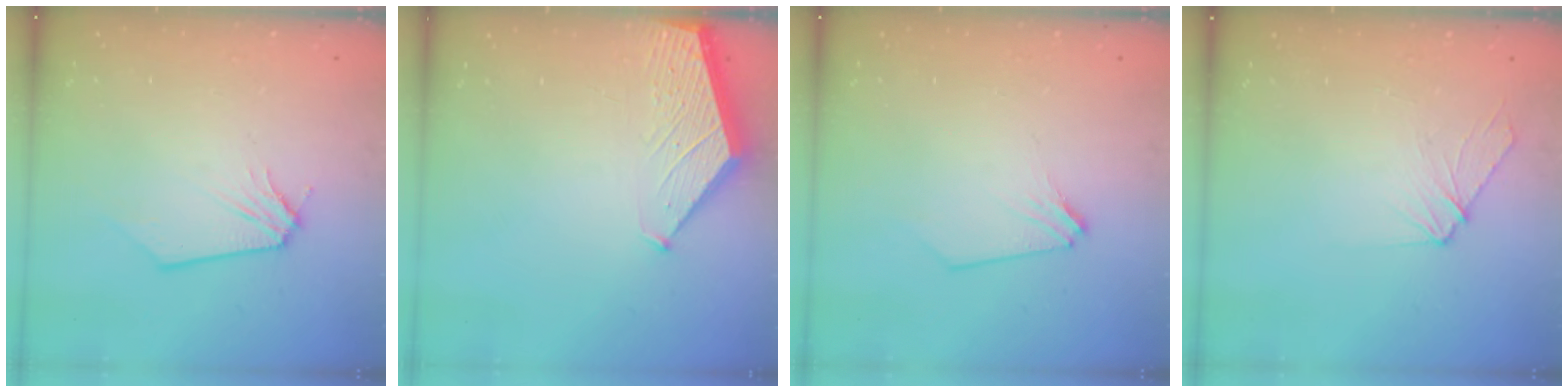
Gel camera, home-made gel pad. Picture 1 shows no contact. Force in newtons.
{"total": 2.4, "press": 2.4, "slide": 0.3}
{"total": 2.0, "press": 2.0, "slide": 0.2}
{"total": 6.6, "press": 6.6, "slide": 0.7}